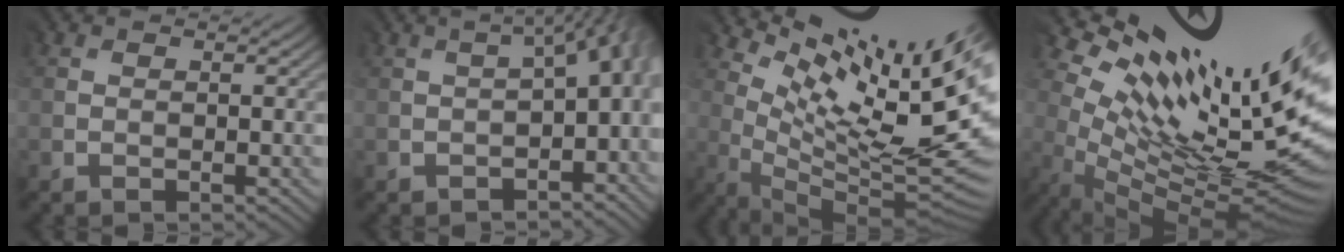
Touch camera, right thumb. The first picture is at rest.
{"total": 6.7, "force": [-2.7, 2.9, 5.4], "torque": [-0.051, -0.015, -0.024]}
{"total": 14.7, "force": [6.9, 3.6, 12.5], "torque": [-0.201, -0.004, 0.139]}
{"total": 15.8, "force": [6.2, 4.3, 13.9], "torque": [-0.226, -0.002, 0.136]}